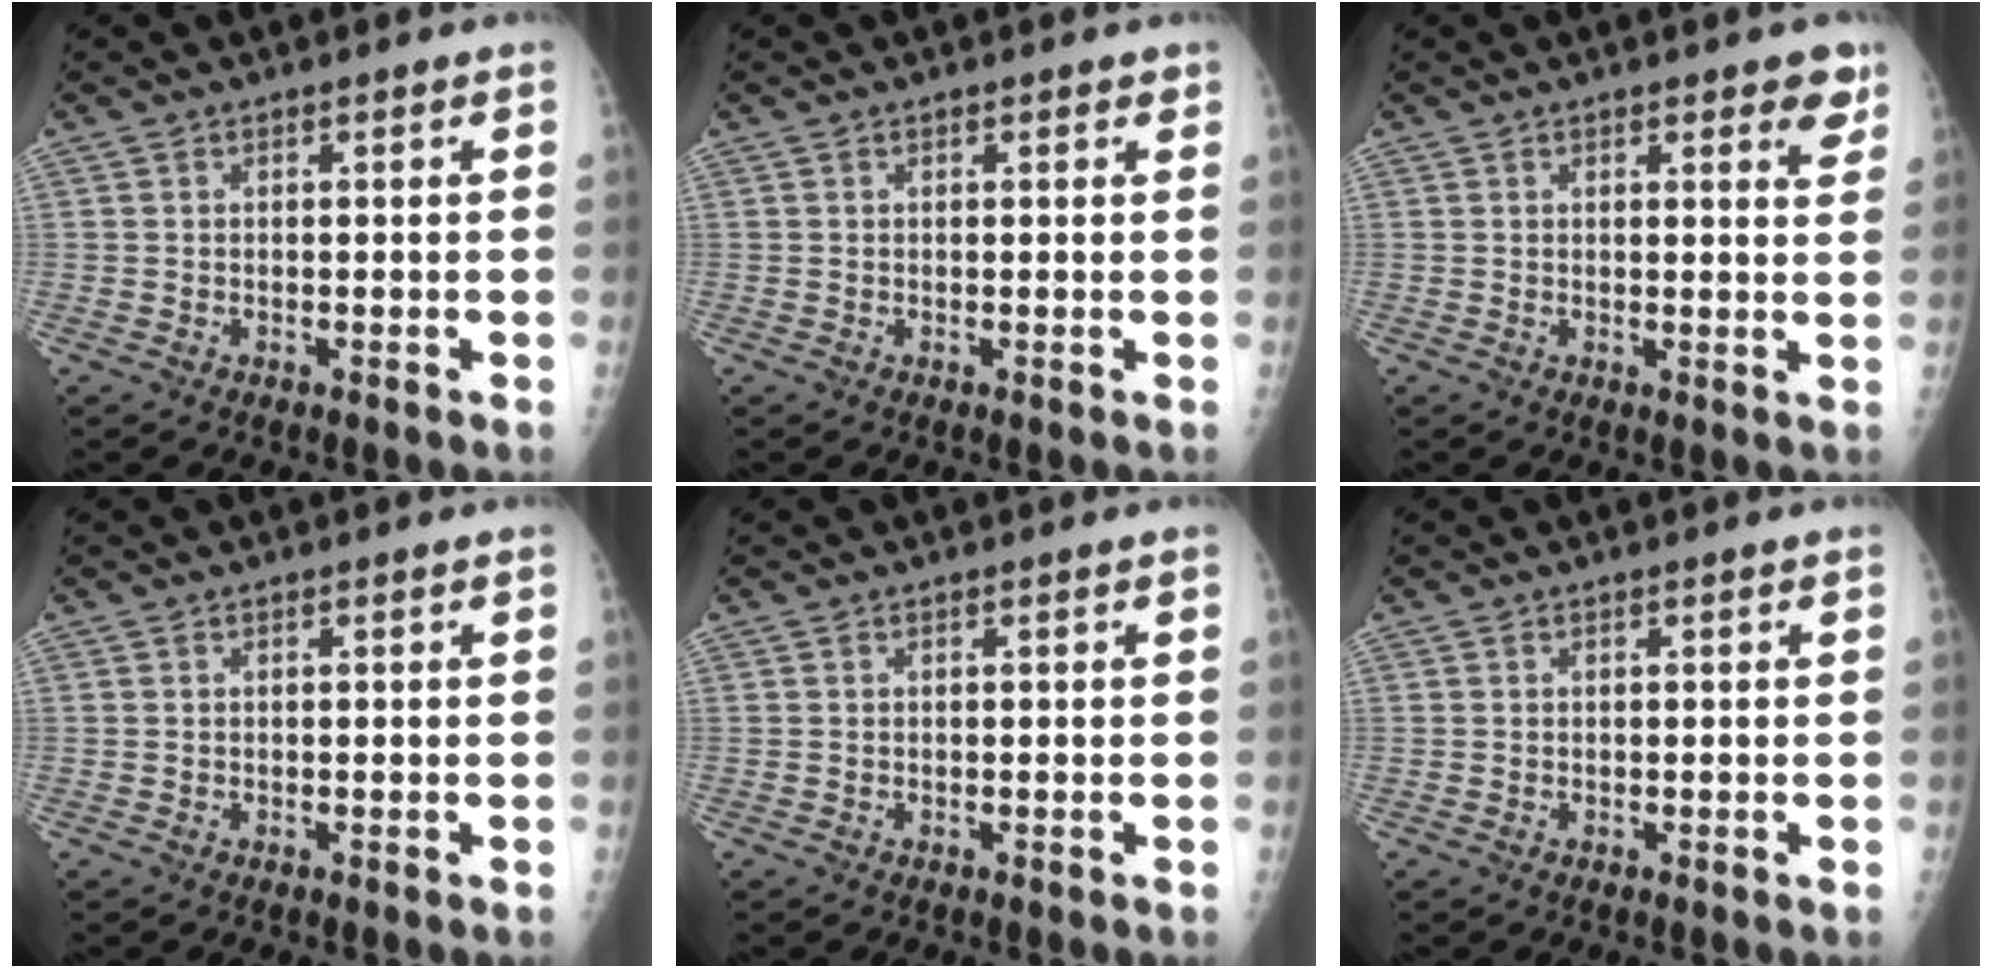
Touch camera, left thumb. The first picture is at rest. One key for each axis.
{"total": 1.0, "fx": 0.7, "fy": 0.6, "fz": 0.5, "tx": 0.002, "ty": -0.002, "tz": 0.005}
{"total": 4.4, "fx": 2.7, "fy": 1.6, "fz": 3.0, "tx": -0.016, "ty": -0.013, "tz": 0.028}
{"total": 0.0}
{"total": 0.0}
{"total": 0.0}